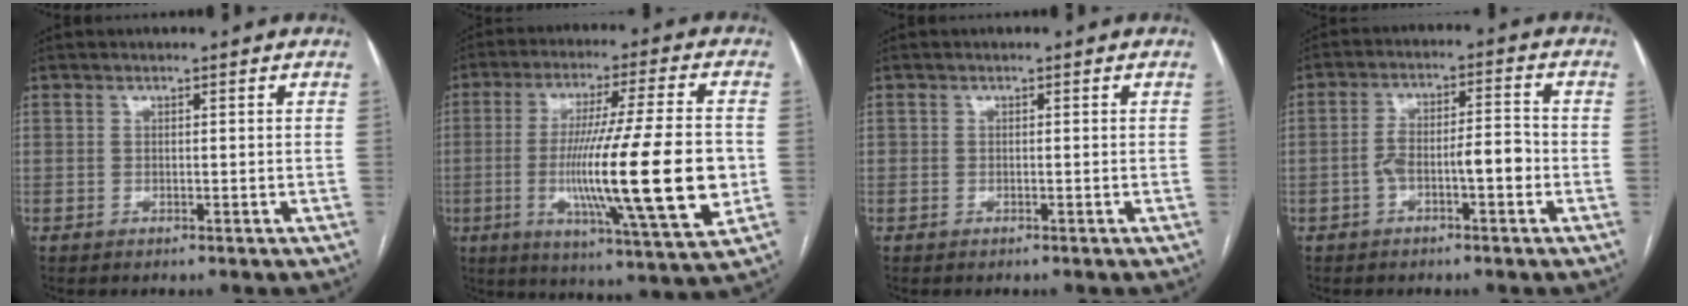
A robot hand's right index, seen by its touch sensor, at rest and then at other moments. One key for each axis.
{"total": 20.8, "fx": -3.1, "fy": 0.4, "fz": 20.6, "tx": -0.335, "ty": -0.019, "tz": -0.052}
{"total": 0.0}
{"total": 6.7, "fx": -2.2, "fy": 1.8, "fz": 6.1, "tx": -0.113, "ty": 0.025, "tz": -0.035}